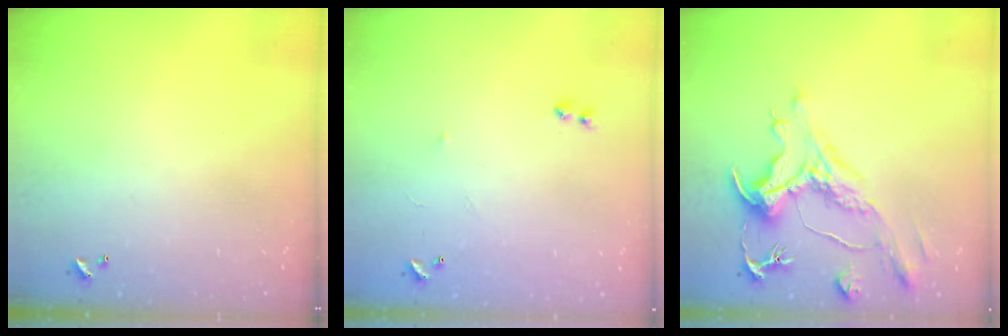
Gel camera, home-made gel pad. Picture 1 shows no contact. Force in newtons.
{"total": 6.4, "press": 6.4, "slide": 1.0}
{"total": 1.9, "press": 0.8, "slide": 1.7}